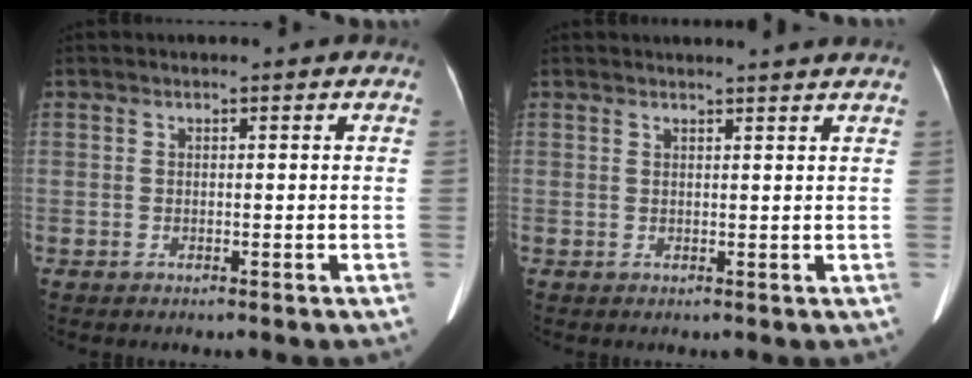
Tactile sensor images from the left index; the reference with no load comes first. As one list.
[{"total": 5.5, "force": [5.1, -0.6, 1.8], "torque": [-0.020, 0.012, 0.050]}]